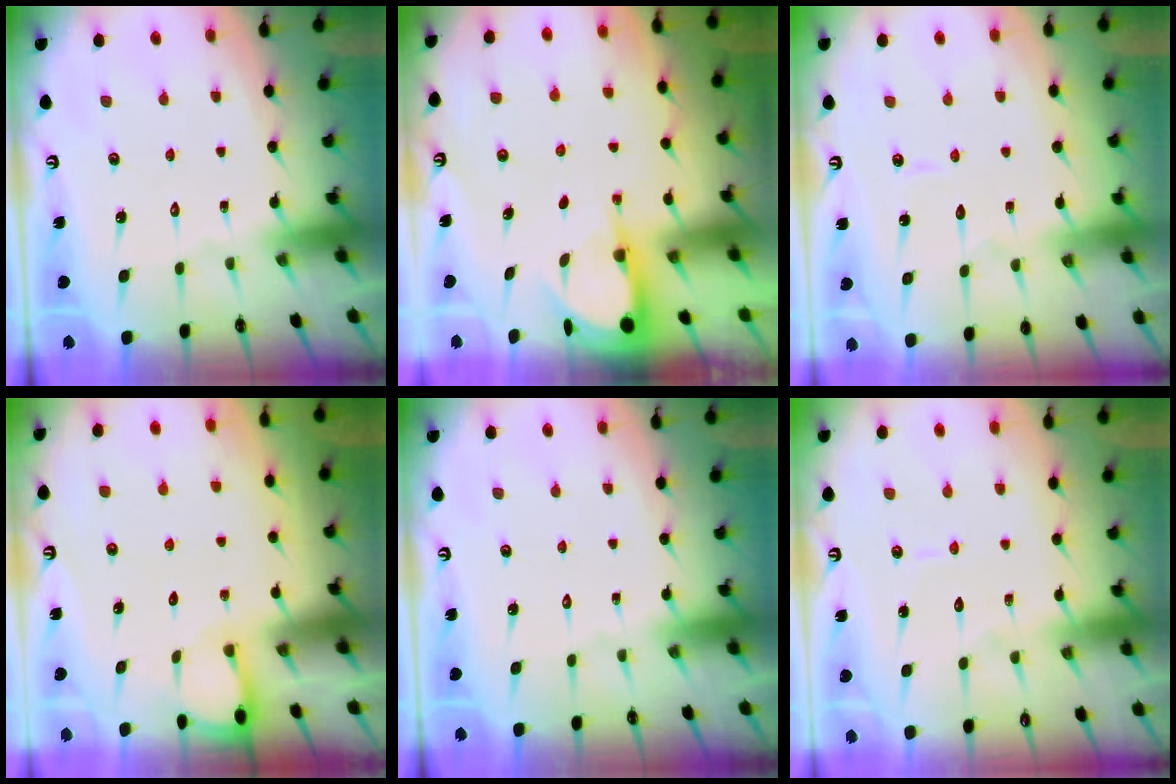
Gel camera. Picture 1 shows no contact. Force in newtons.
{"total": 3.9, "press": 3.9, "slide": 0.3}
{"total": 3.5, "press": 3.5, "slide": 0.3}
{"total": 2.0, "press": 1.9, "slide": 0.3}
{"total": 0.0}
{"total": 4.5, "press": 4.5, "slide": 0.2}